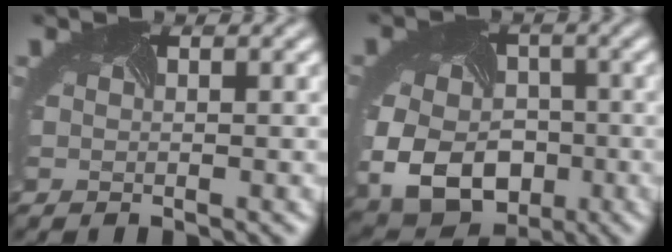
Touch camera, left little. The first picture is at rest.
{"total": 11.3, "force": [-2.9, 8.5, 6.9], "torque": [-0.130, -0.043, -0.034]}